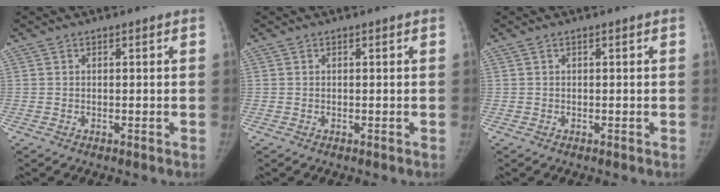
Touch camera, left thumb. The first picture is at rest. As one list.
[{"total": 0.0}, {"total": 0.0}]